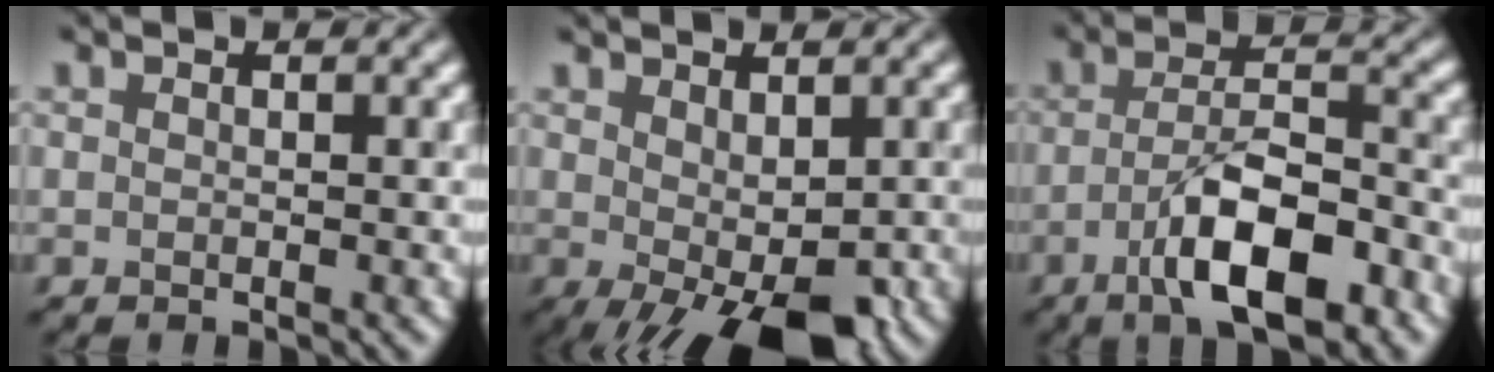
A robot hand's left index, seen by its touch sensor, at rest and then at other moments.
{"total": 6.9, "force": [-2.0, 2.7, 6.0], "torque": [-0.106, -0.012, -0.018]}
{"total": 8.1, "force": [-3.8, 2.6, 6.7], "torque": [-0.114, 0.008, -0.069]}